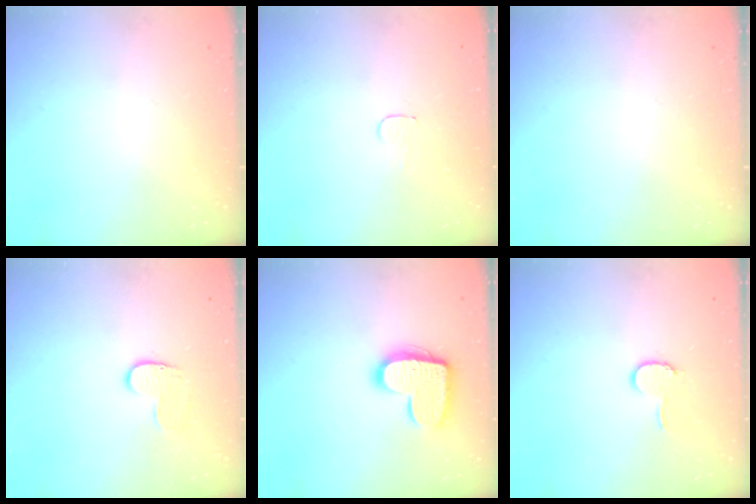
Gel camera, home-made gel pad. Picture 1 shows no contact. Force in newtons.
{"total": 3.4, "press": 3.4, "slide": 0.3}
{"total": 0.0}
{"total": 5.1, "press": 5.1, "slide": 0.5}
{"total": 14.5, "press": 14.5, "slide": 0.8}
{"total": 6.9, "press": 6.8, "slide": 0.7}